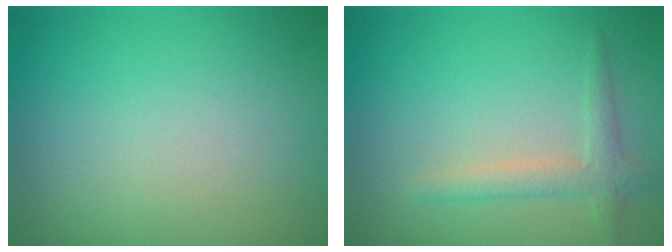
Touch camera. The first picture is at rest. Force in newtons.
{"total": 2.0, "press": 2.0, "slide": 0.0}